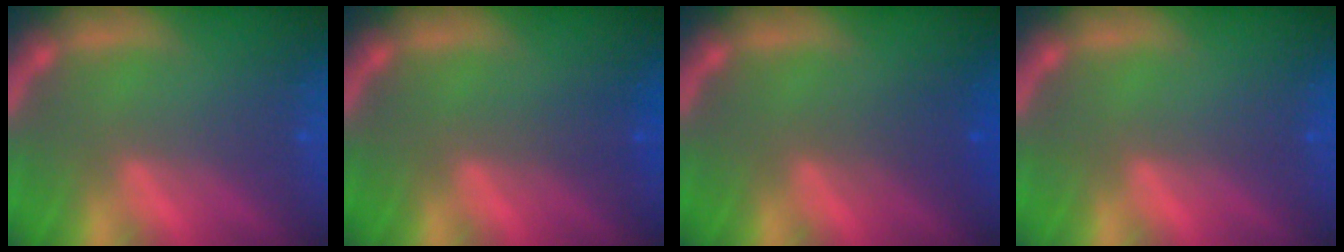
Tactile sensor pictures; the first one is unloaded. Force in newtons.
{"total": 1.0}
{"total": 2.0}
{"total": 0.0}